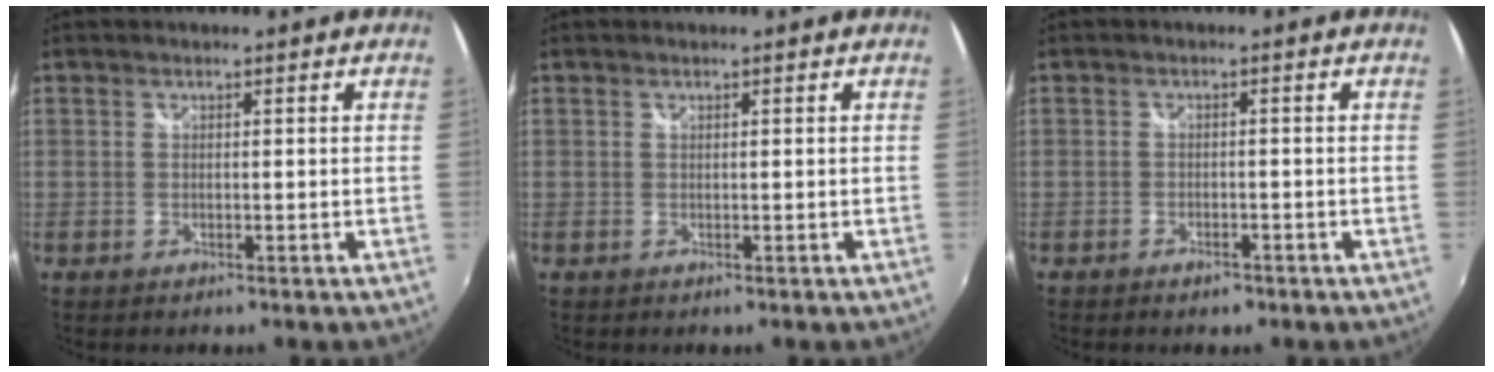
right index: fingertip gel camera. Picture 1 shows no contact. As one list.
[{"total": 0.0}, {"total": 2.5, "force": [-1.9, 1.3, 1.0], "torque": [-0.024, -0.005, -0.032]}]